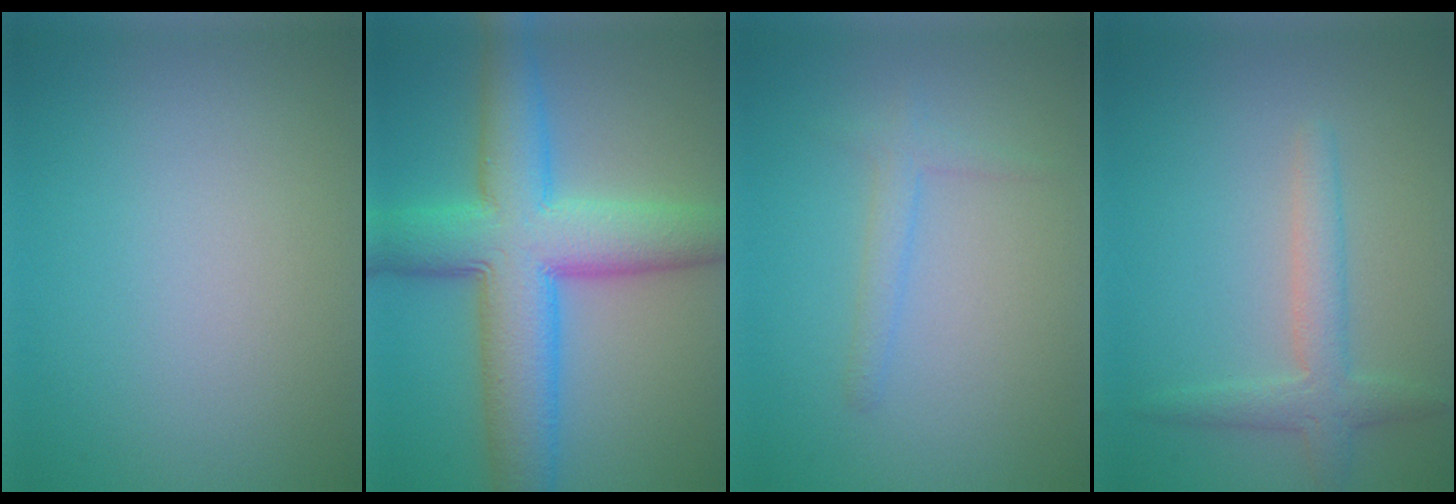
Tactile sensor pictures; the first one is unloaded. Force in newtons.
{"total": 10.4, "press": 10.4, "slide": 0.4}
{"total": 1.6, "press": 1.6, "slide": 0.1}
{"total": 2.8, "press": 2.8, "slide": 0.1}